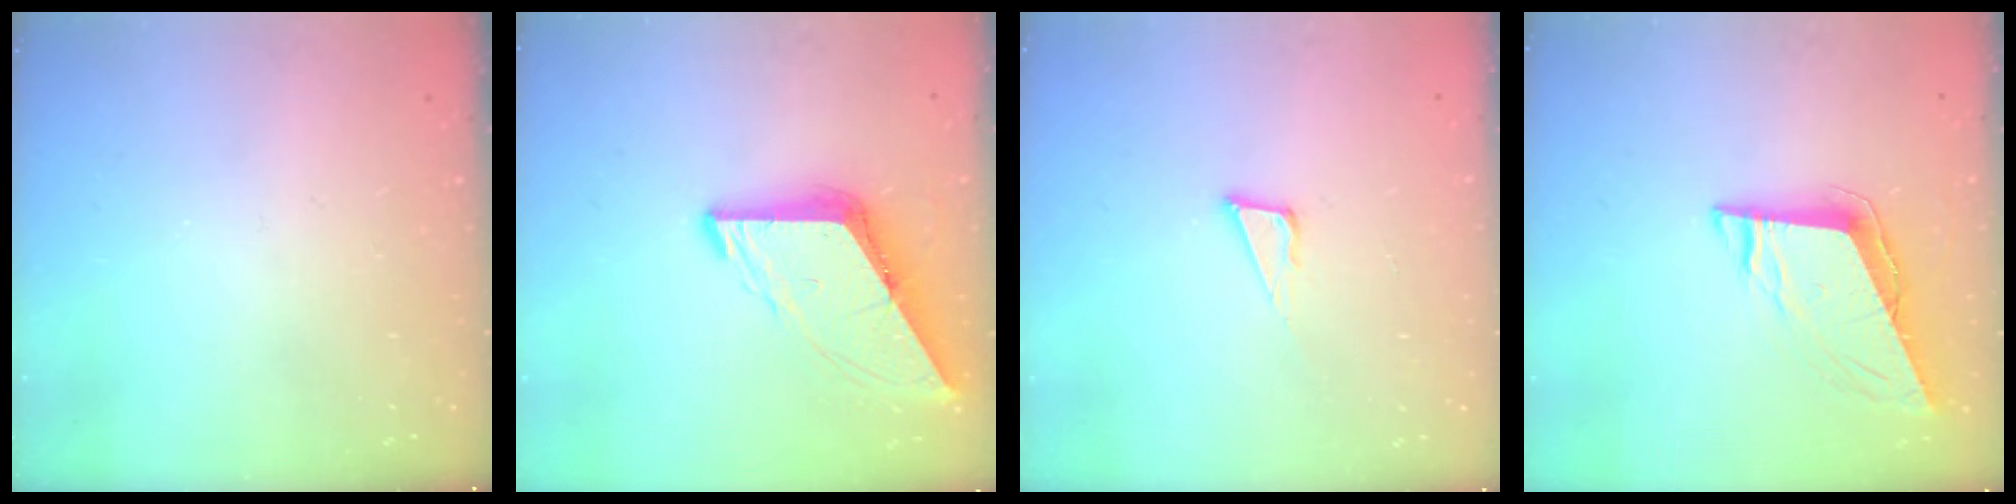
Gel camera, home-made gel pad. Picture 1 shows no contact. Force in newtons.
{"total": 9.5, "press": 9.5, "slide": 1.1}
{"total": 6.1, "press": 5.5, "slide": 2.7}
{"total": 9.0, "press": 8.7, "slide": 2.5}